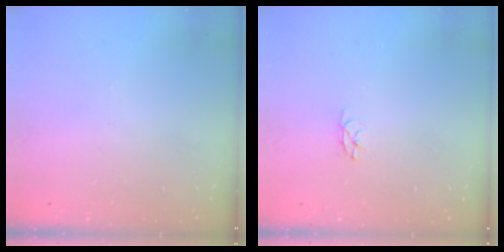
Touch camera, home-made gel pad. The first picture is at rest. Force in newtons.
{"total": 2.9, "press": 2.9, "slide": 0.3}